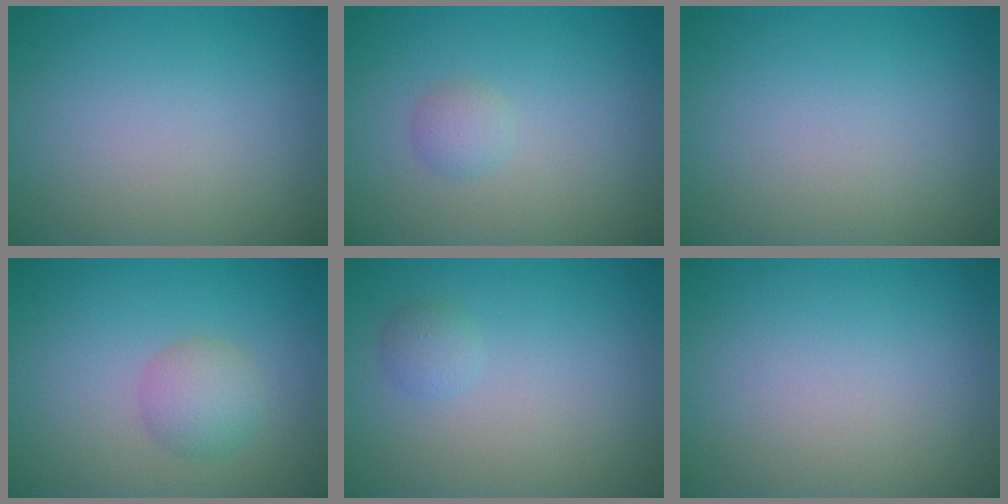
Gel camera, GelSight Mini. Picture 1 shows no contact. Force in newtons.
{"total": 1.2, "press": 1.2, "slide": 0.0}
{"total": 0.0}
{"total": 2.5, "press": 2.5, "slide": 0.1}
{"total": 1.1, "press": 1.1, "slide": 0.1}
{"total": 0.0}